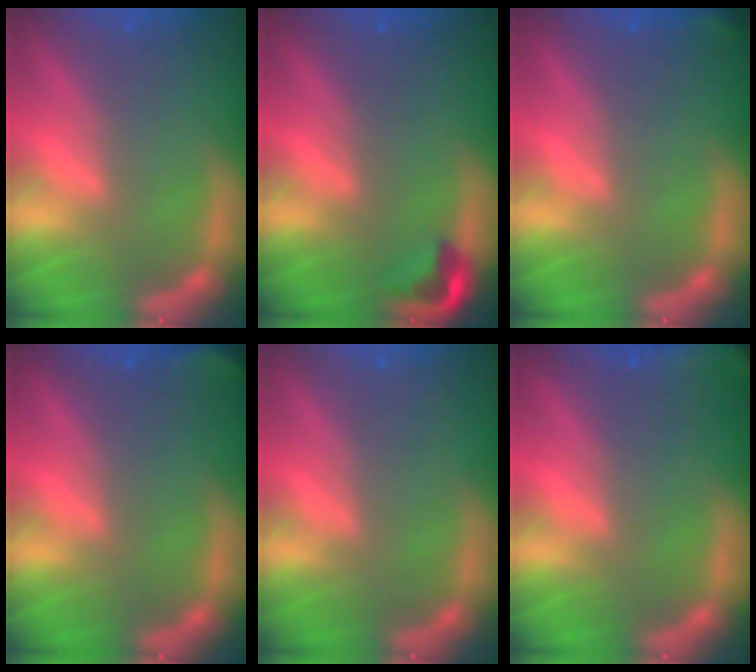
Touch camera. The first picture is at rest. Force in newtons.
{"total": 2.4}
{"total": 0.9}
{"total": 2.4}
{"total": 0.0}
{"total": 7.5}